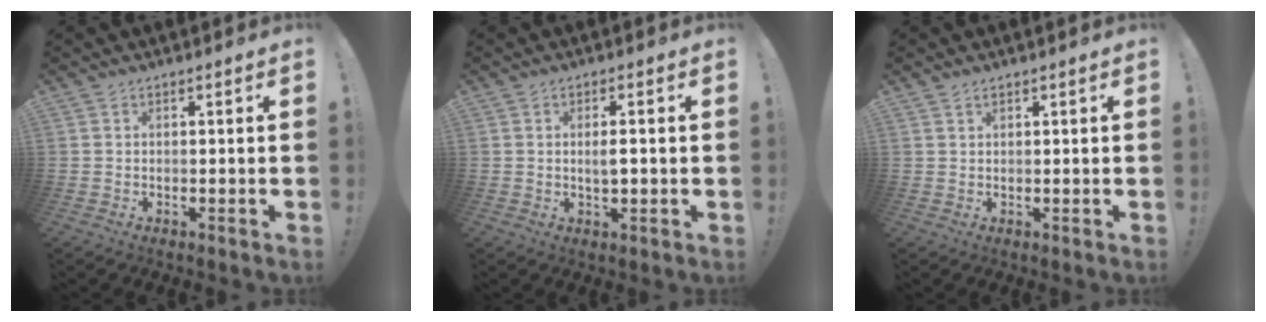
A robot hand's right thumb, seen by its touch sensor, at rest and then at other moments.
{"total": 2.9, "force": [0.1, 0.5, 2.9], "torque": [-0.040, -0.004, -0.003]}
{"total": 1.1, "force": [0.8, 0.5, 0.5], "torque": [-0.007, -0.001, 0.016]}